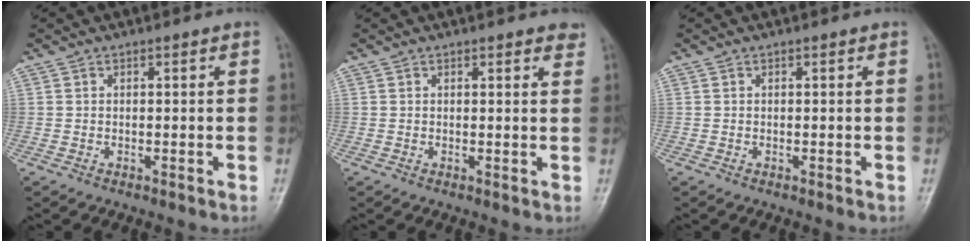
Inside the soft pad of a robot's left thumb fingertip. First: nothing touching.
{"total": 2.8, "force": [2.0, 1.0, 1.7], "torque": [-0.006, -0.001, 0.020]}
{"total": 0.0}